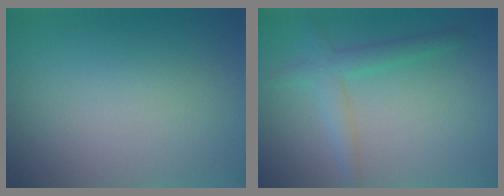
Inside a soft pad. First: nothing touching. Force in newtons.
{"total": 2.8, "press": 2.8, "slide": 0.2}